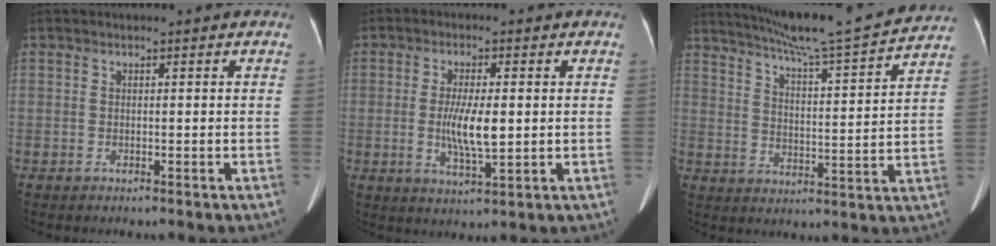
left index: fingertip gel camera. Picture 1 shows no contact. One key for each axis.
{"total": 6.3, "fx": -0.1, "fy": 1.2, "fz": 6.2, "tx": -0.121, "ty": -0.011, "tz": 0.001}
{"total": 19.1, "fx": 17.3, "fy": -0.6, "fz": 8.0, "tx": -0.137, "ty": -0.017, "tz": 0.242}